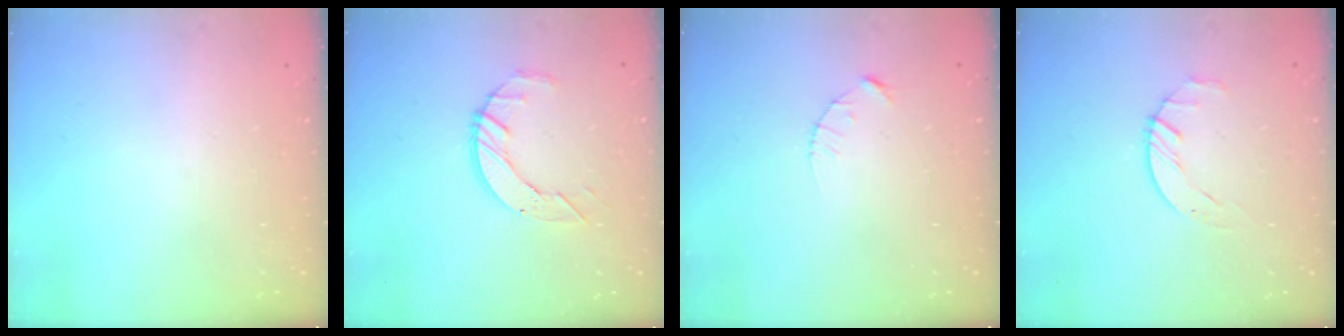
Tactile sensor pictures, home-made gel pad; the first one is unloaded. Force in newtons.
{"total": 7.3, "press": 7.2, "slide": 0.7}
{"total": 2.1, "press": 2.1, "slide": 0.3}
{"total": 1.8, "press": 1.7, "slide": 0.3}